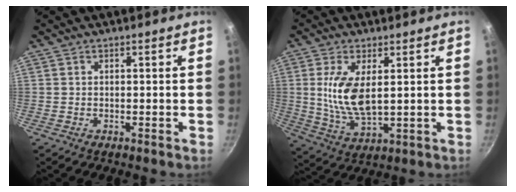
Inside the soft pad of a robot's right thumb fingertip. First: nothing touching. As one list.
[{"total": 10.3, "force": [1.8, 4.6, 9.0], "torque": [-0.175, -0.015, 0.044]}]